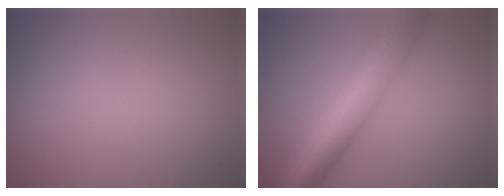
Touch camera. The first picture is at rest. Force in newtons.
{"total": 9.0, "press": 9.0, "slide": 0.2}